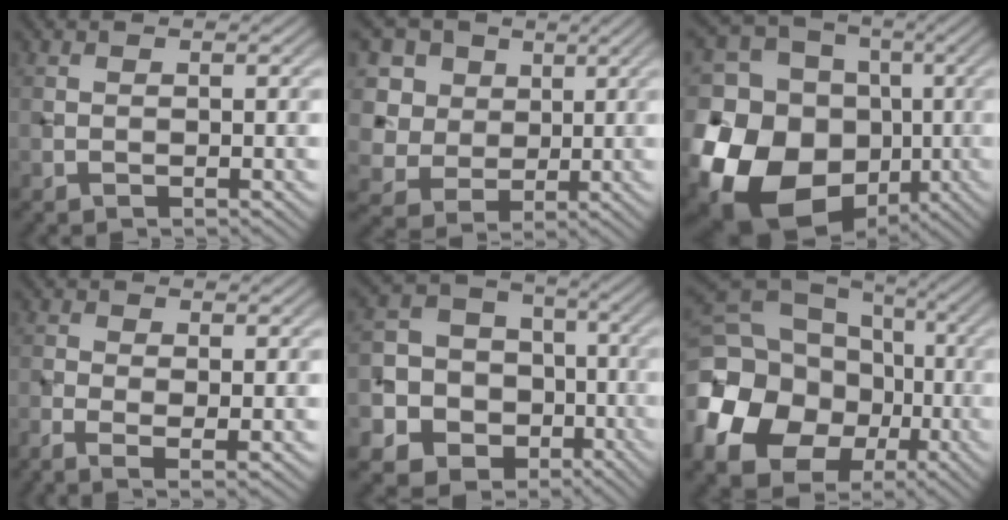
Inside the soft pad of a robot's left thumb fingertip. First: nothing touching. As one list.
[{"total": 10.5, "force": [3.5, 8.7, 4.7], "torque": [-0.168, 0.018, 0.068]}, {"total": 22.2, "force": [-7.0, 18.8, 9.7], "torque": [-0.244, -0.039, -0.134]}, {"total": 3.3, "force": [-0.9, 1.0, 3.0], "torque": [-0.065, -0.007, -0.018]}, {"total": 15.3, "force": [-4.6, 13.7, 4.9], "torque": [-0.184, -0.019, -0.092]}, {"total": 18.6, "force": [-4.4, 14.9, 10.3], "torque": [-0.244, -0.034, -0.088]}]